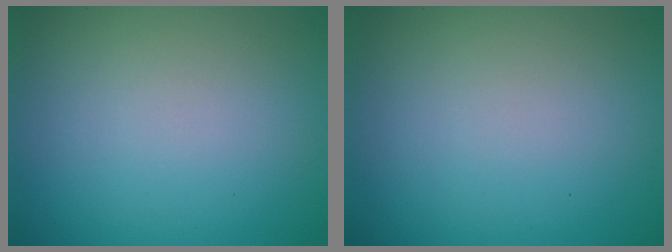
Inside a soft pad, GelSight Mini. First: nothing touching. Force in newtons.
{"total": 0.0}